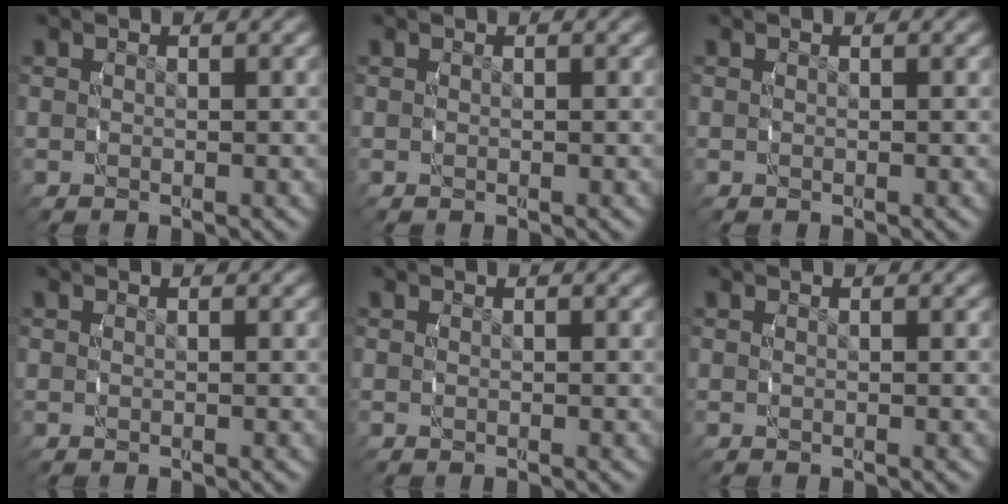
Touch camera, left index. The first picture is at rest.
{"total": 0.0}
{"total": 0.0}
{"total": 0.0}
{"total": 0.0}
{"total": 0.0}